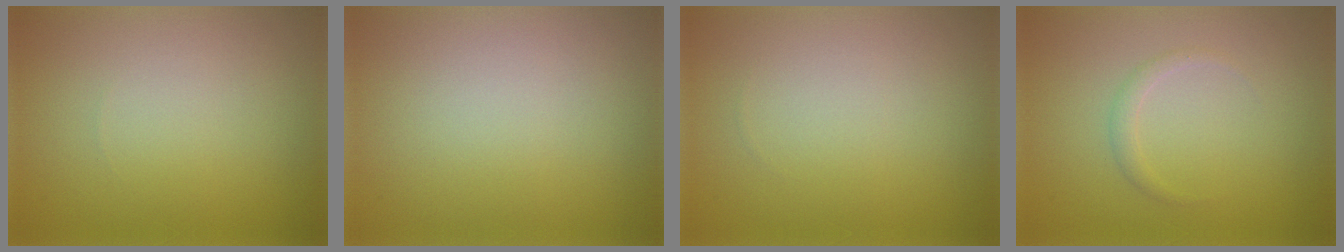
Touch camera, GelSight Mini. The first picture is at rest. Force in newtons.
{"total": 0.0}
{"total": 0.0}
{"total": 1.0, "press": 1.0, "slide": 0.0}